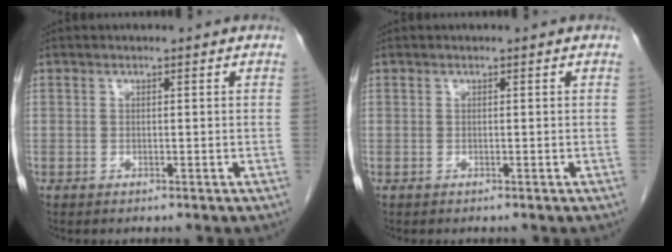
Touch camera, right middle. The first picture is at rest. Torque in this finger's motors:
{"motor_torque": [-0.23, -0.25, -0.04, 0.01]}